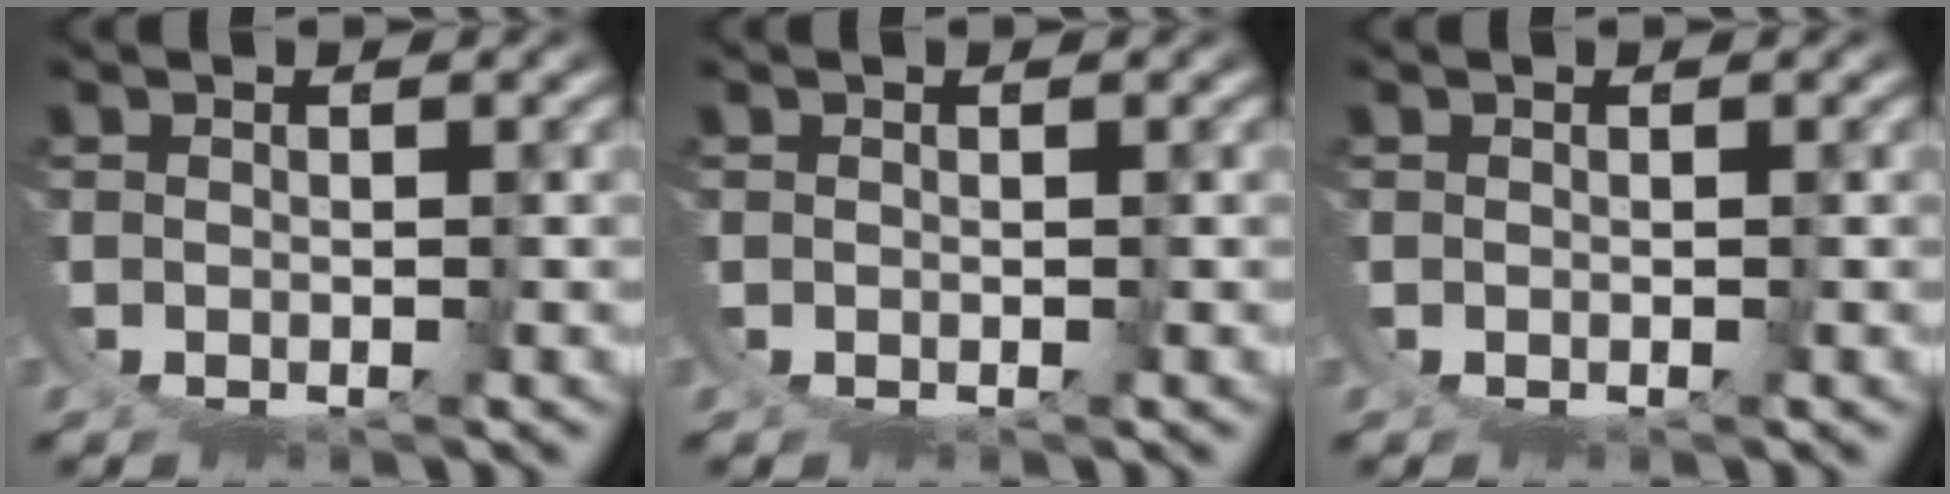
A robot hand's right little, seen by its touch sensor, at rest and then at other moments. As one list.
[{"total": 0.0}, {"total": 0.0}]